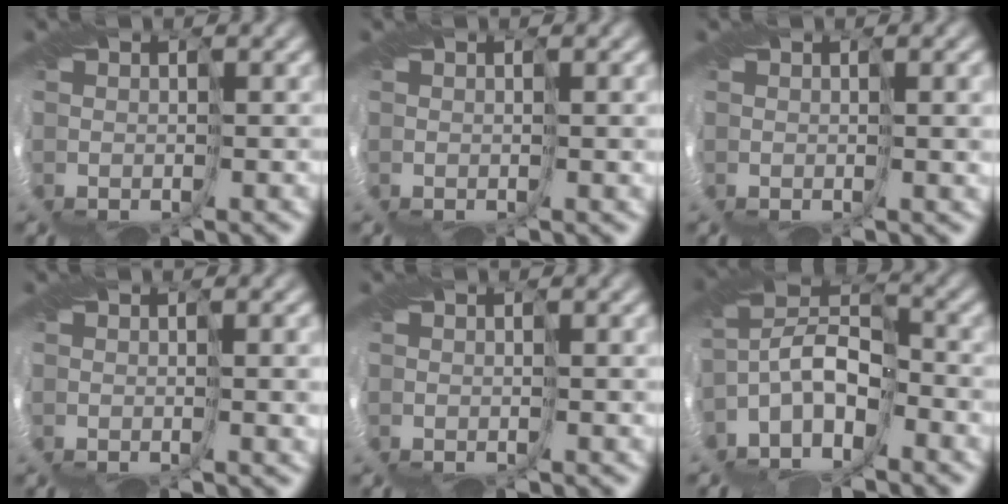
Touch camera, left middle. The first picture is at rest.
{"total": 1.0, "force": [0.2, 0.2, 0.9], "torque": [-0.020, -0.002, 0.005]}
{"total": 3.1, "force": [0.6, 1.0, 2.8], "torque": [-0.046, 0.002, 0.018]}
{"total": 3.3, "force": [0.3, 1.2, 3.1], "torque": [-0.049, -0.001, 0.018]}
{"total": 0.7, "force": [0.2, 0.0, 0.7], "torque": [-0.016, -0.002, 0.005]}
{"total": 6.1, "force": [-3.7, 2.3, 4.2], "torque": [-0.085, 0.011, -0.083]}